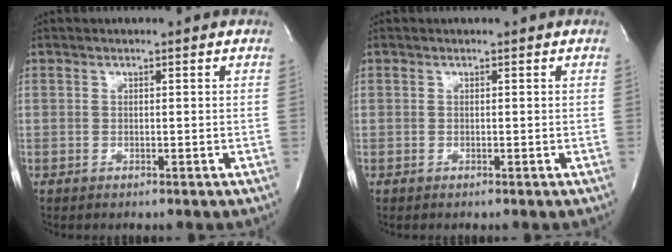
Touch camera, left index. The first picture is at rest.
{"total": 0.0}